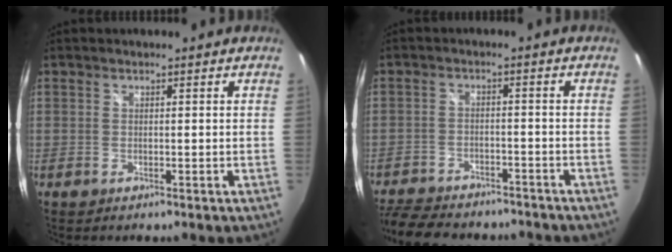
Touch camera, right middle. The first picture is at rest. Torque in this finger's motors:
{"motor_torque": [1.09, -1.05, 0.11, 0.07]}